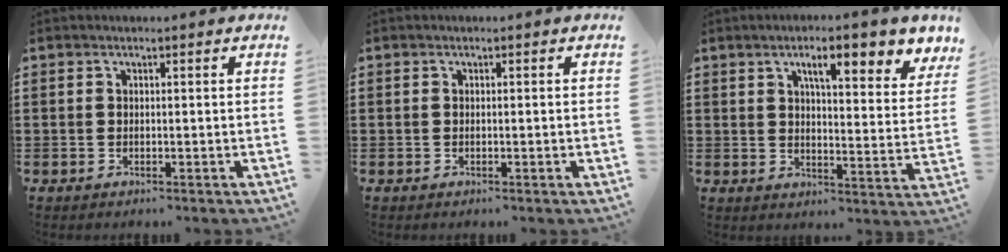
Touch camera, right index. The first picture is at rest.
{"total": 0.5, "force": [-0.1, -0.1, 0.5], "torque": [-0.009, -0.002, -0.001]}
{"total": 7.5, "force": [4.7, 1.4, 5.6], "torque": [-0.090, -0.016, 0.070]}